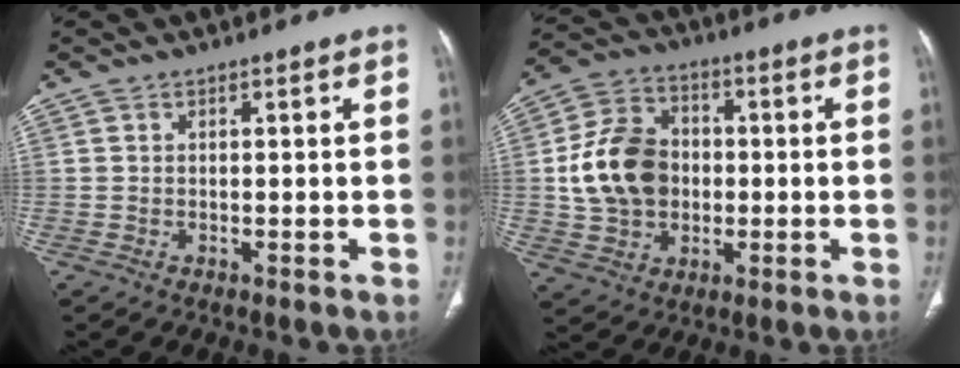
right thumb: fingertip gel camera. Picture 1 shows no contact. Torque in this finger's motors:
{"motor_torque": [1.02, 1.01, 0.56, -0.42, 0.14]}